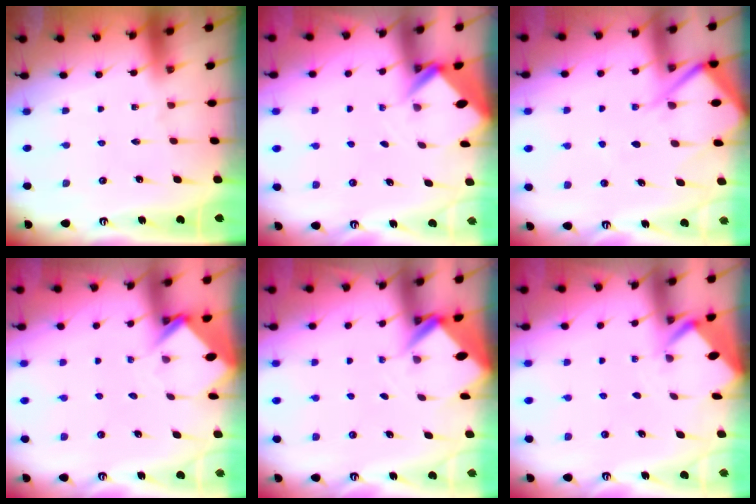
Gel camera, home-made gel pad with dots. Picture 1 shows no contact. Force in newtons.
{"total": 2.4, "press": 2.4, "slide": 0.1}
{"total": 8.4, "press": 8.3, "slide": 0.9}
{"total": 3.8, "press": 3.7, "slide": 0.3}
{"total": 2.8, "press": 2.8, "slide": 0.1}
{"total": 2.5, "press": 2.5, "slide": 0.1}